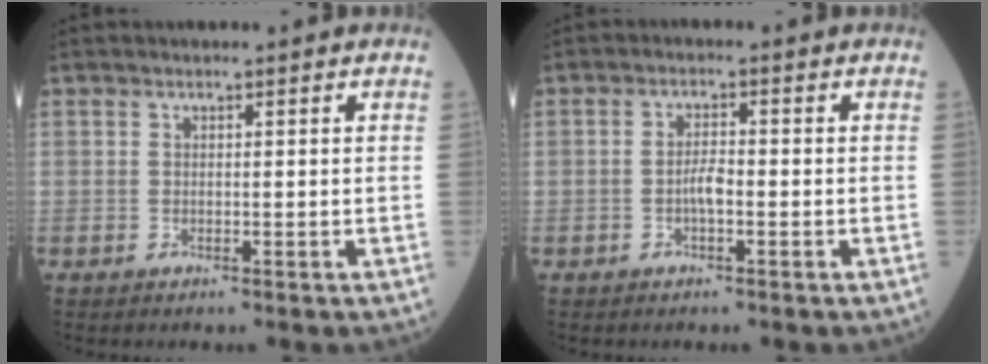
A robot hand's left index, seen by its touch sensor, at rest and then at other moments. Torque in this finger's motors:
{"motor_torque": [0.98, 0.08, 0.34, 0.10]}